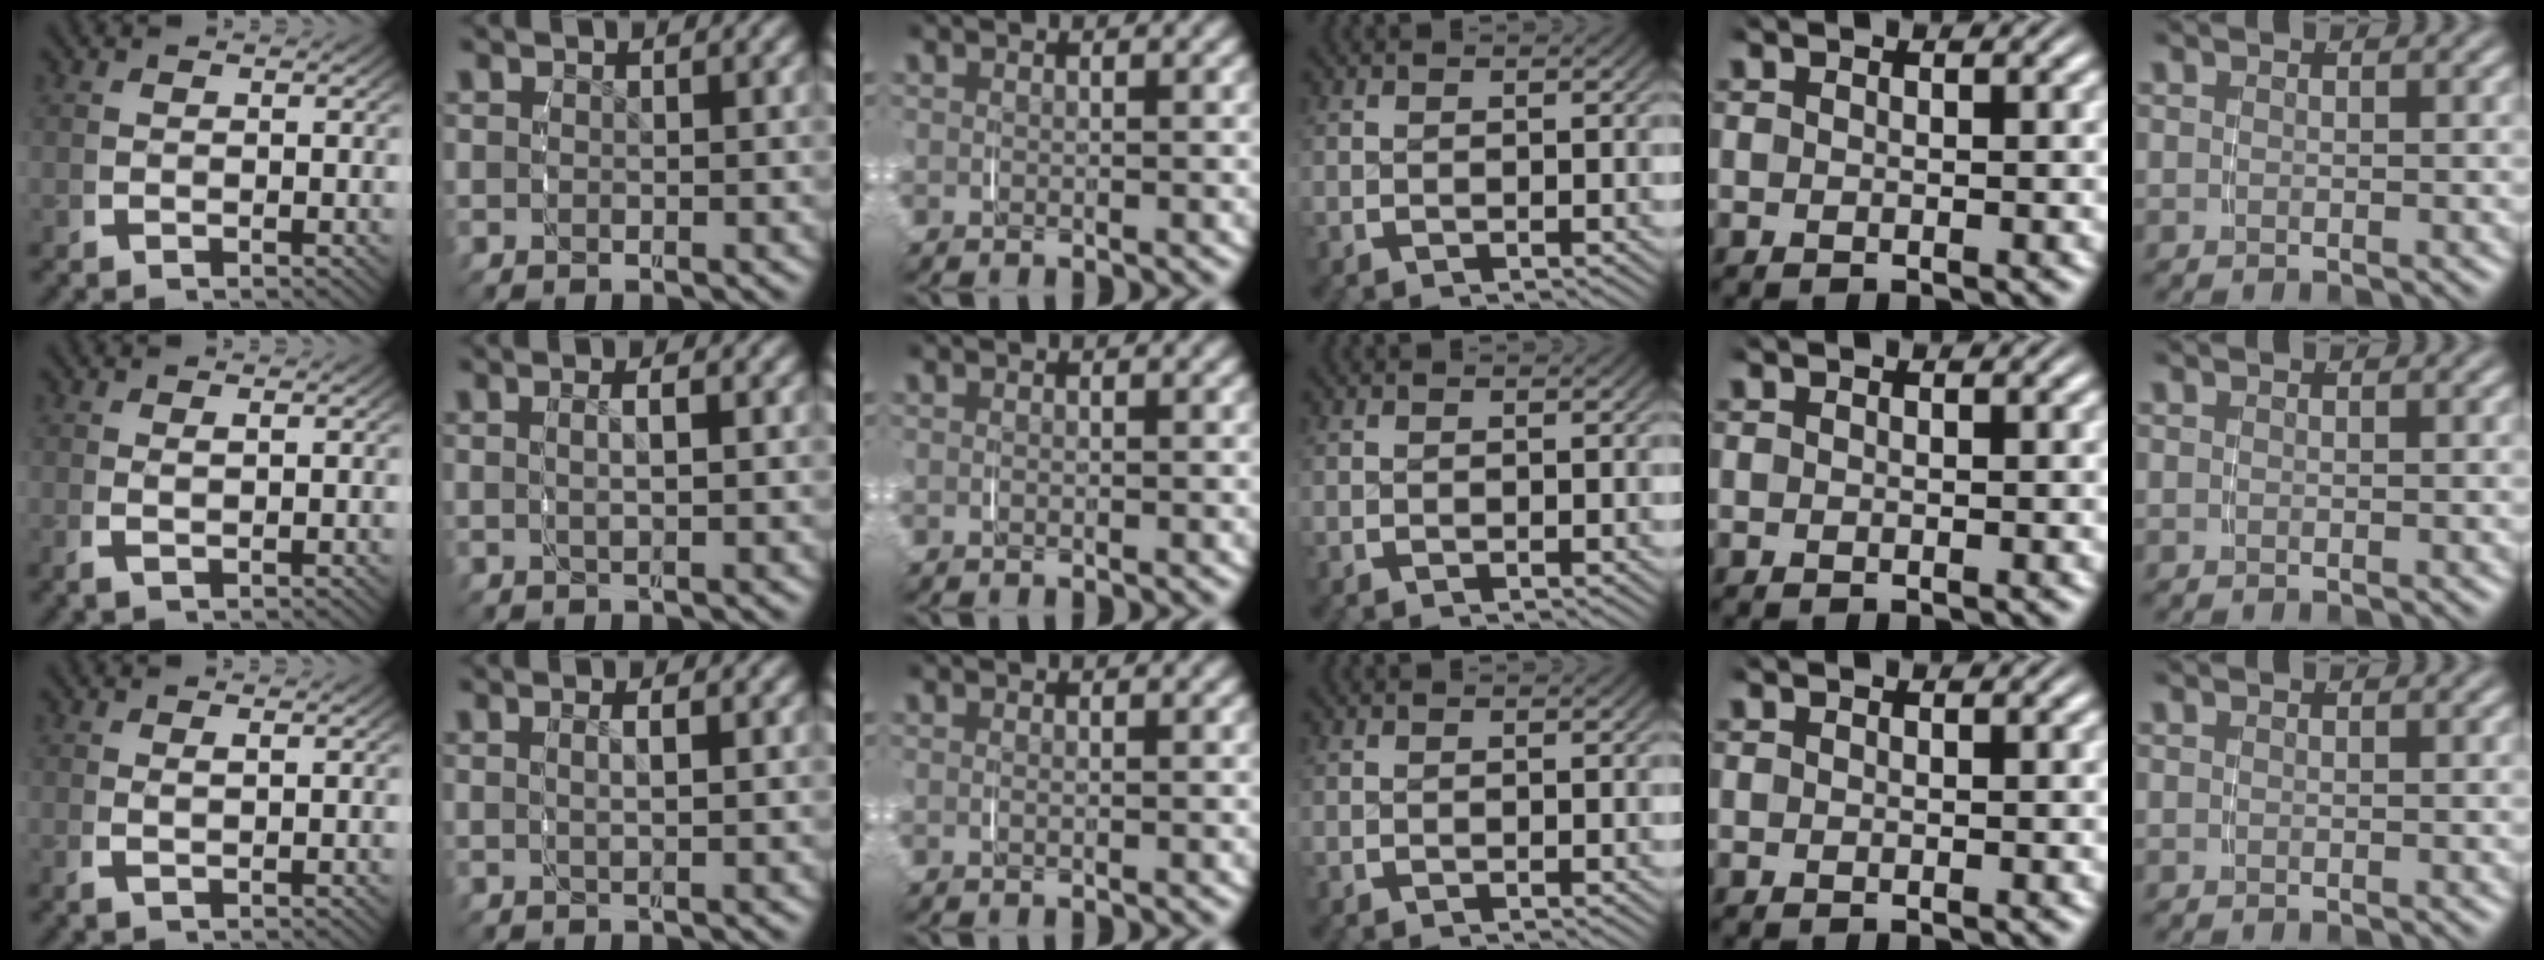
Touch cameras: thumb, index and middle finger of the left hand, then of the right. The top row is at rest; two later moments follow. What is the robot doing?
{"motion": "grasp_and_lifting", "object": "pen bag"}